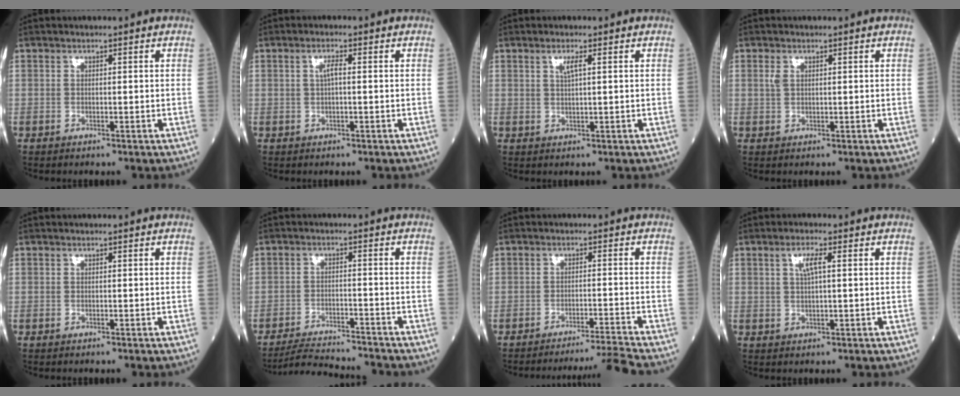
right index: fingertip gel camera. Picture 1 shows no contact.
{"total": 1.7, "force": [0.2, 0.3, 1.7], "torque": [-0.034, 0.005, 0.003]}
{"total": 1.9, "force": [0.8, 0.1, 1.7], "torque": [-0.037, 0.001, 0.015]}
{"total": 1.1, "force": [0.5, 0.6, 0.8], "torque": [-0.023, 0.006, 0.013]}
{"total": 0.0}
{"total": 8.6, "force": [-8.4, -0.5, 1.6], "torque": [-0.026, -0.005, -0.141]}
{"total": 8.1, "force": [-7.0, -4.1, 0.7], "torque": [-0.005, -0.010, -0.105]}
{"total": 2.8, "force": [1.0, 0.6, 2.6], "torque": [-0.052, 0.005, 0.017]}